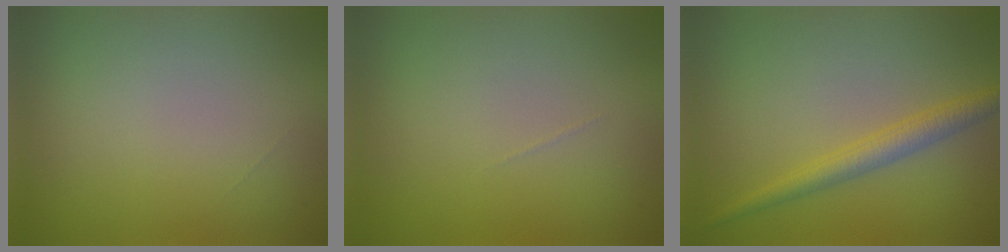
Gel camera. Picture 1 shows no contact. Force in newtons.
{"total": 0.0}
{"total": 2.7, "press": 2.7, "slide": 0.2}